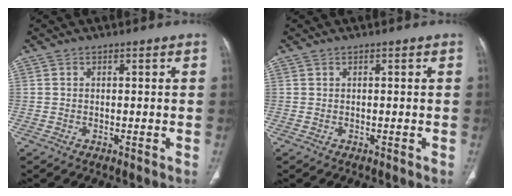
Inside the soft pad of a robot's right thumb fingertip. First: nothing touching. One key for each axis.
{"total": 0.0}